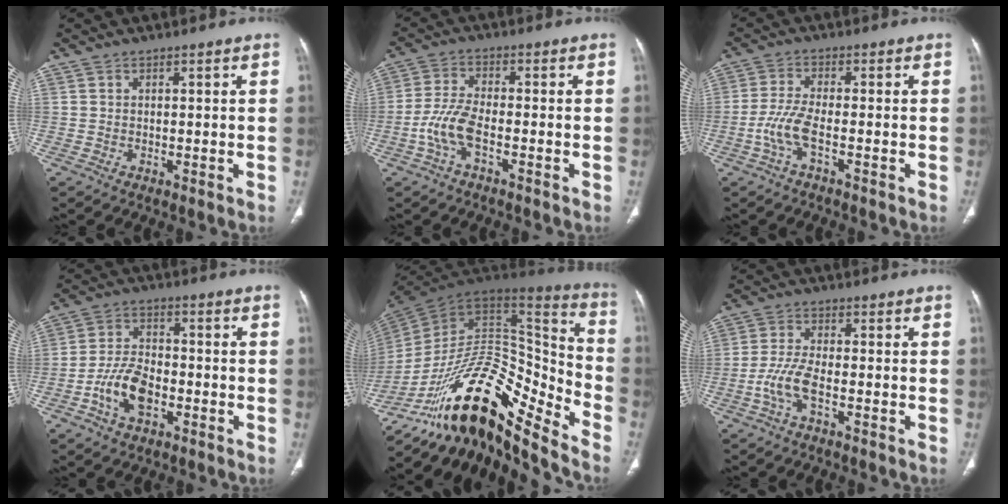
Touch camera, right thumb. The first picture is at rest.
{"total": 6.4, "force": [-2.5, 2.3, 5.4], "torque": [-0.129, 0.018, -0.053]}
{"total": 5.1, "force": [-2.1, 1.1, 4.5], "torque": [-0.115, 0.009, -0.044]}
{"total": 9.0, "force": [-3.5, 5.2, 6.5], "torque": [-0.120, 0.023, -0.067]}
{"total": 28.8, "force": [-18.0, 10.0, 20.1], "torque": [-0.317, 0.095, -0.302]}
{"total": 5.3, "force": [-2.2, 1.5, 4.6], "torque": [-0.115, 0.012, -0.046]}